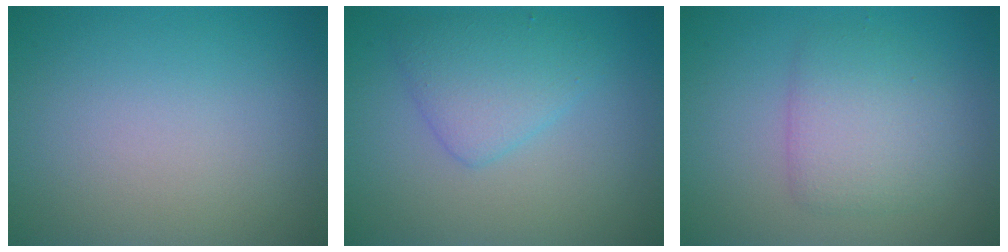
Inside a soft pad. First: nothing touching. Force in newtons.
{"total": 1.9, "press": 1.9, "slide": 0.1}
{"total": 3.5, "press": 3.5, "slide": 0.2}